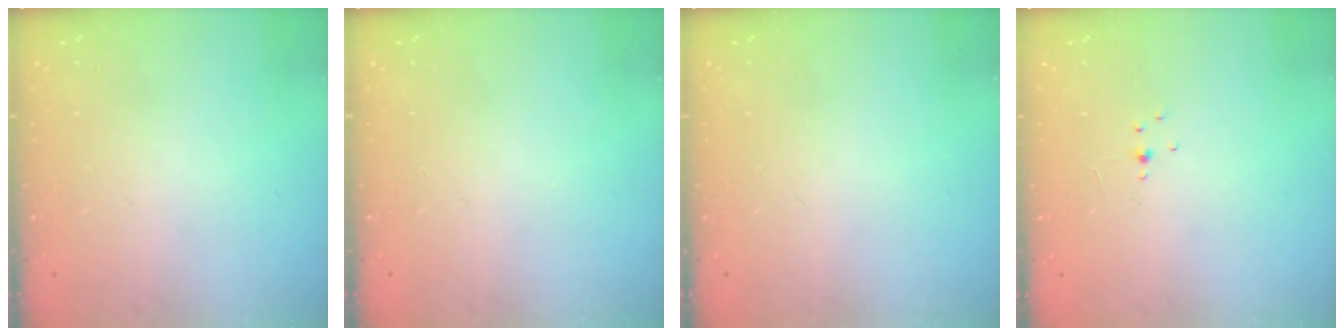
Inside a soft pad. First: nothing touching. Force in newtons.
{"total": 0.0}
{"total": 0.0}
{"total": 2.9, "press": 2.8, "slide": 0.9}